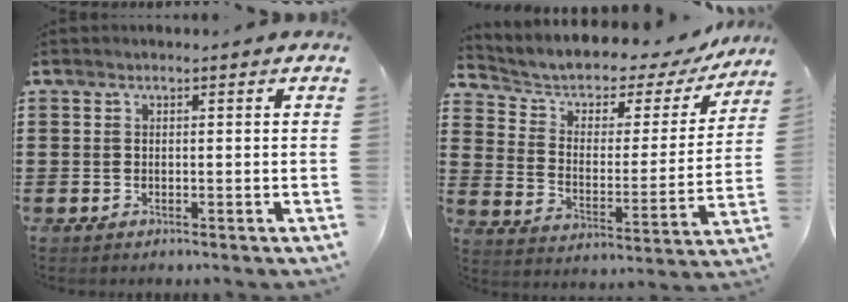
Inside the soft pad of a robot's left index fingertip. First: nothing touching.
{"total": 3.9, "force": [2.6, 2.4, 1.5], "torque": [-0.051, -0.023, 0.036]}